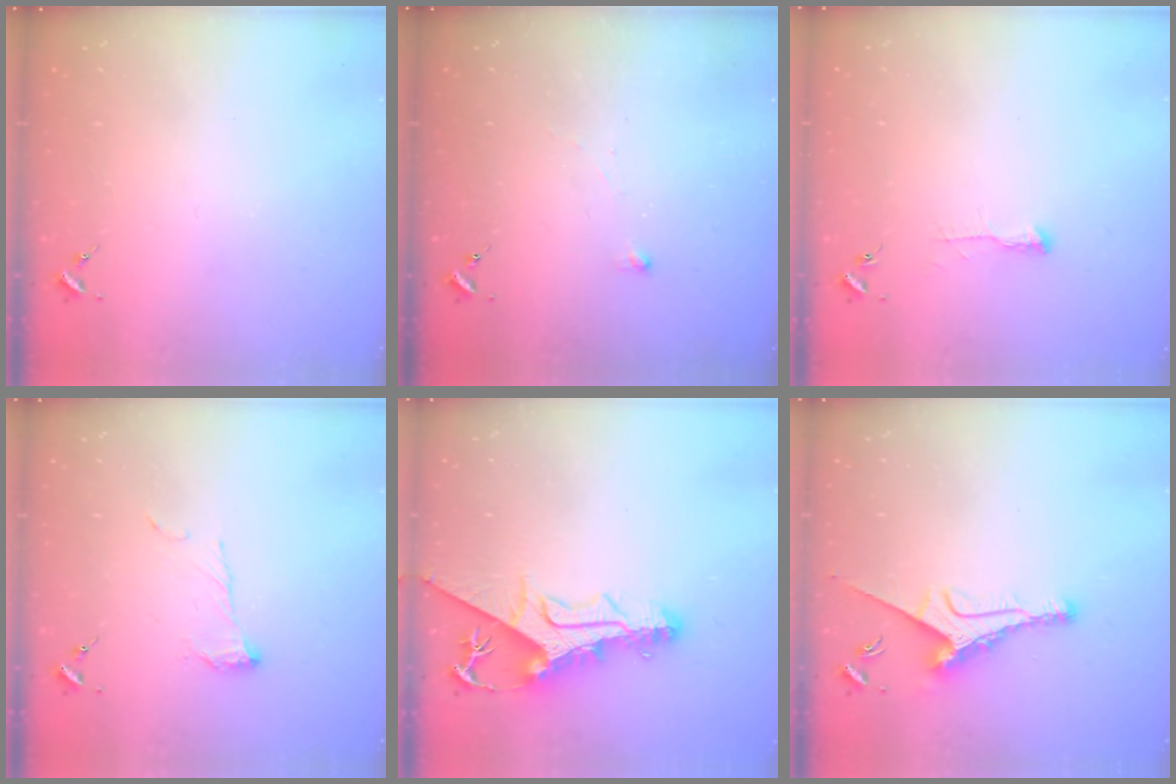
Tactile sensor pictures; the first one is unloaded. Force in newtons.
{"total": 2.6, "press": 2.6, "slide": 0.6}
{"total": 5.5, "press": 5.5, "slide": 0.5}
{"total": 7.6, "press": 7.6, "slide": 0.4}
{"total": 13.4, "press": 13.4, "slide": 1.3}
{"total": 9.2, "press": 9.2, "slide": 0.2}